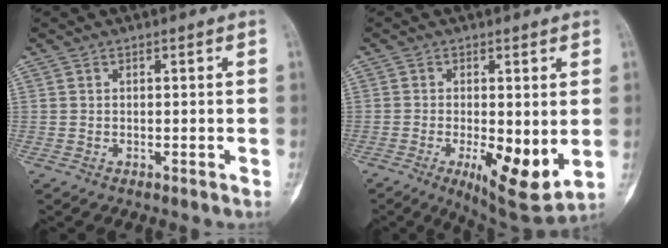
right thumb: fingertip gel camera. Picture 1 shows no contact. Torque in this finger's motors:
{"motor_torque": [-0.14, 0.84, 0.01, 0.12, 0.17]}